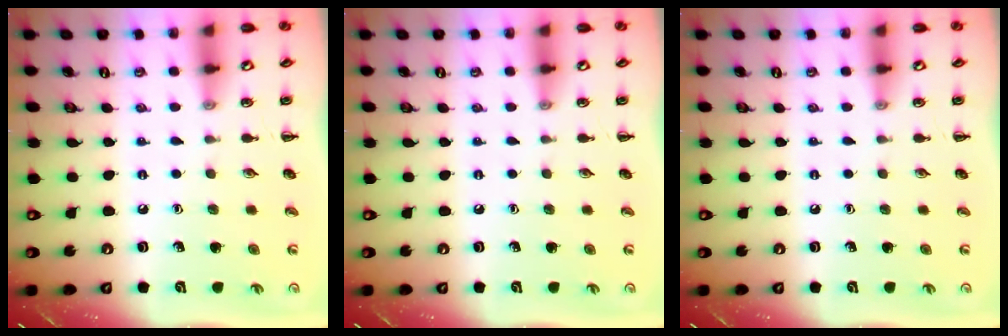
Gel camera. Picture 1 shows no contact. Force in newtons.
{"total": 0.0}
{"total": 0.0}